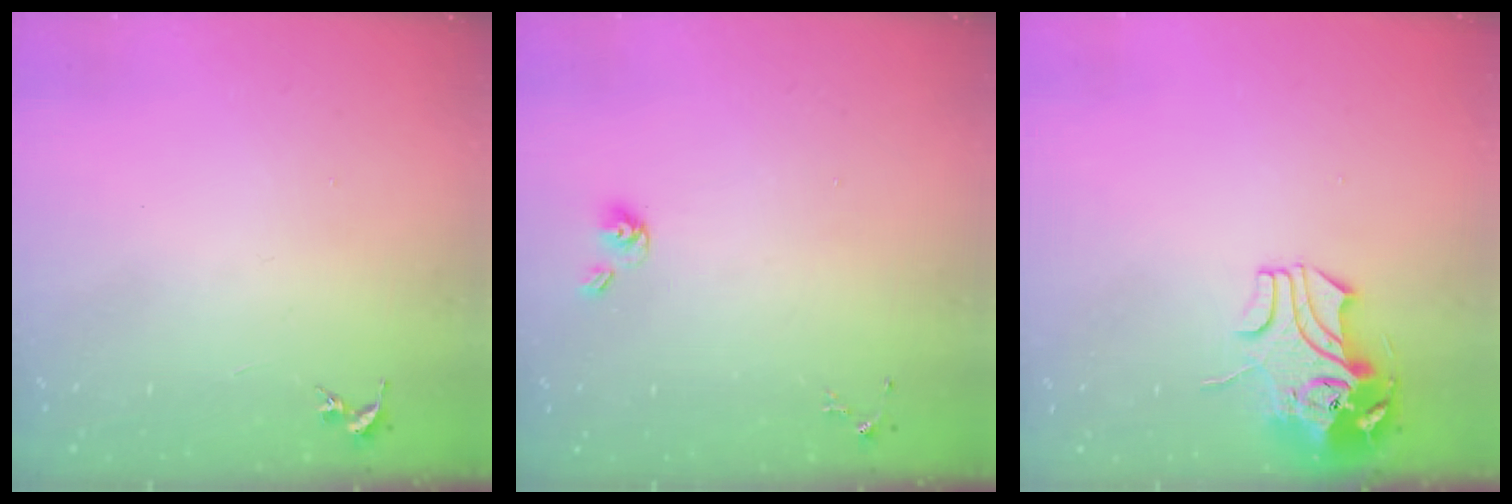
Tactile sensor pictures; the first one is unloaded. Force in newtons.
{"total": 5.6, "press": 5.1, "slide": 2.3}
{"total": 9.6, "press": 9.5, "slide": 1.4}